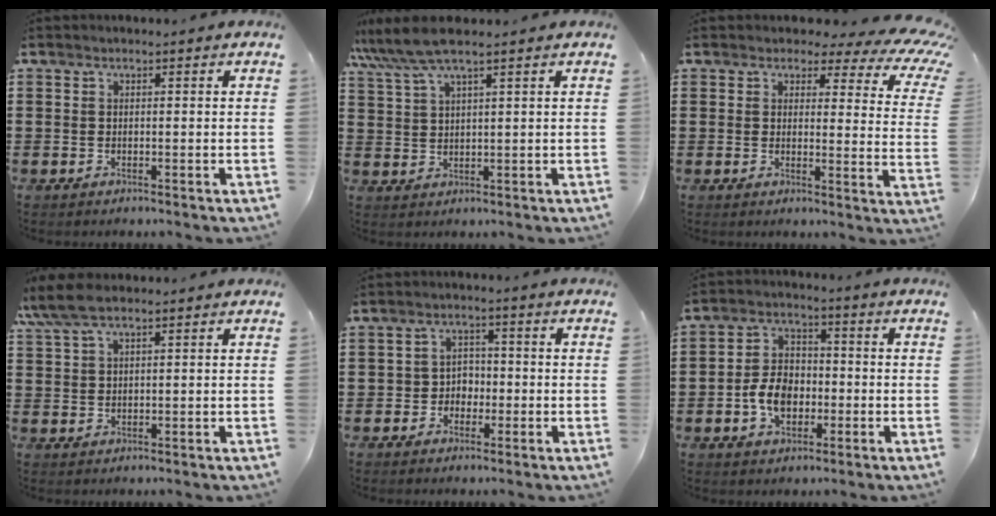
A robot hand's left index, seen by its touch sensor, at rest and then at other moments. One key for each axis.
{"total": 5.9, "fx": 4.5, "fy": 0.6, "fz": 3.9, "tx": -0.094, "ty": -0.007, "tz": 0.078}
{"total": 3.9, "fx": 2.8, "fy": 1.6, "fz": 2.2, "tx": -0.045, "ty": -0.017, "tz": 0.042}
{"total": 5.5, "fx": 3.8, "fy": 1.3, "fz": 3.8, "tx": -0.088, "ty": 0.001, "tz": 0.069}
{"total": 3.1, "fx": -1.3, "fy": 2.7, "fz": 0.9, "tx": -0.029, "ty": 0.007, "tz": -0.031}
{"total": 6.5, "fx": -2.0, "fy": 4.4, "fz": 4.3, "tx": -0.100, "ty": 0.007, "tz": -0.042}